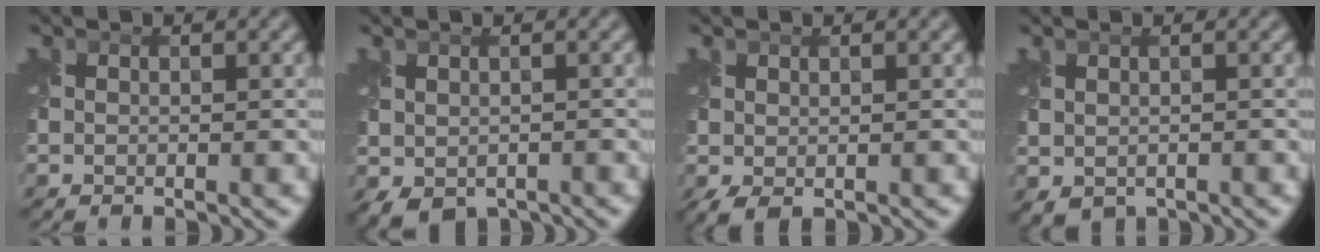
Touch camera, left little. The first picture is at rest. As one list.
[{"total": 2.5, "force": [-1.2, 1.7, 1.4], "torque": [-0.030, -0.006, -0.012]}, {"total": 1.3, "force": [0.0, 0.8, 1.0], "torque": [-0.033, -0.001, 0.005]}, {"total": 0.9, "force": [0.2, 0.8, 0.4], "torque": [-0.013, 0.000, 0.012]}]